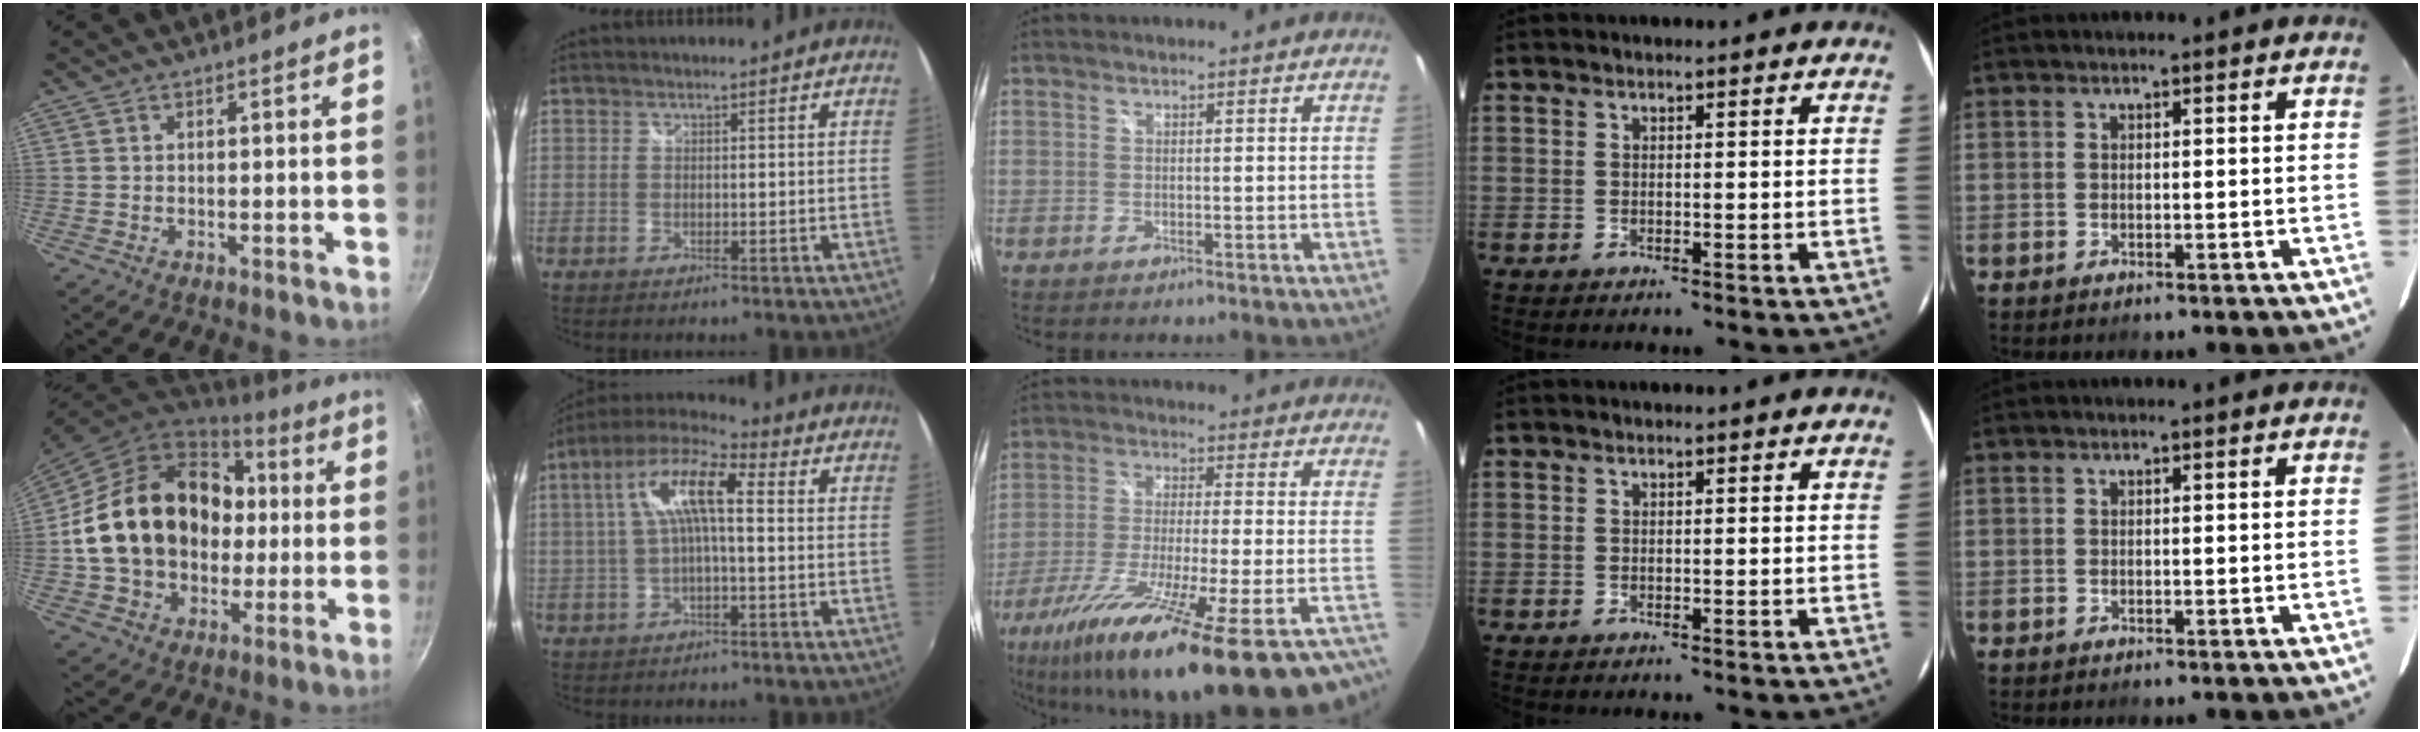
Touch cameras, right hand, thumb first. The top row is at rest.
{"thumb": {"total": 24.4, "force": [1.4, 19.1, 15.1], "torque": [-0.242, 0.042, 0.037]}, "index": {"total": 10.5, "force": [1.0, 3.1, 10.0], "torque": [-0.198, 0.027, 0.015]}, "middle": {"total": 33.4, "force": [-25.0, 5.9, 21.4], "torque": [-0.364, -0.092, -0.370]}}